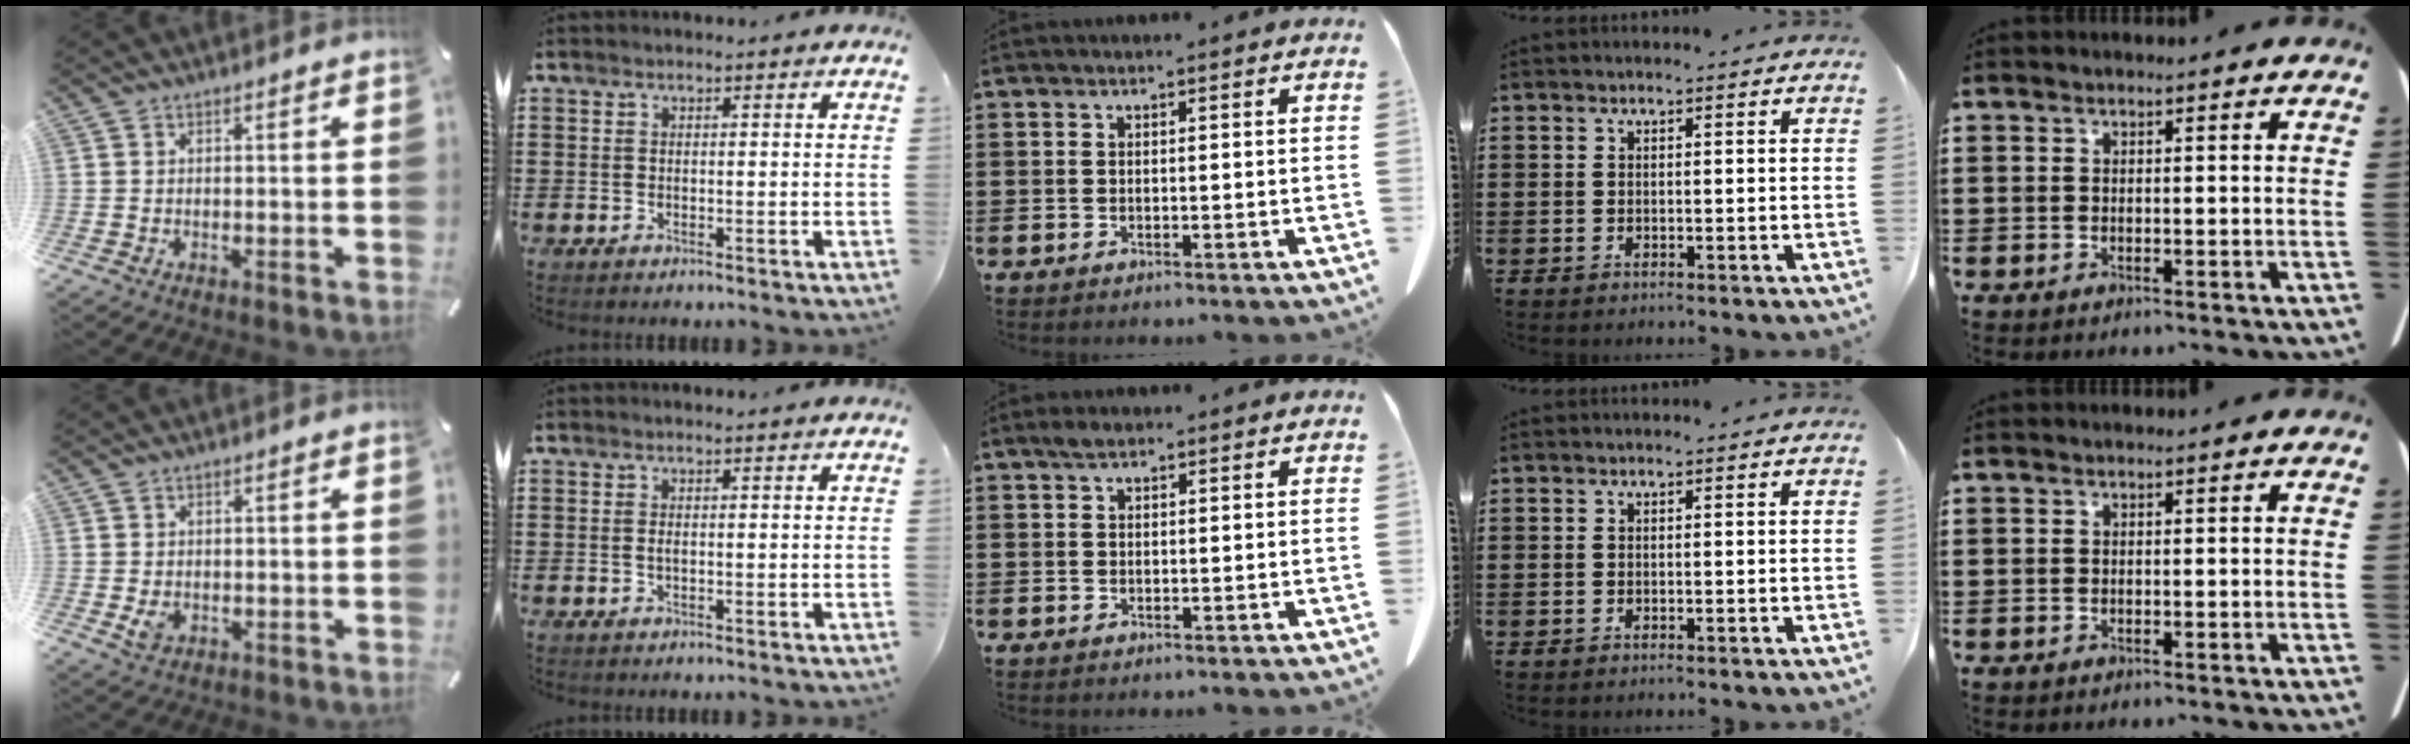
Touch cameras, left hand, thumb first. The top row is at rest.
{"thumb": {"total": 2.5, "force": [-0.4, 2.0, 1.3], "torque": [-0.023, -0.005, -0.008]}, "index": {"total": 0.7, "force": [0.1, 0.1, 0.7], "torque": [-0.016, -0.002, 0.002]}, "middle": {"total": 1.4, "force": [0.9, 0.8, 0.7], "torque": [-0.018, 0.003, 0.017]}}